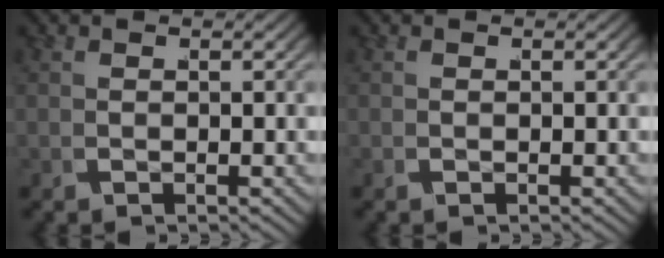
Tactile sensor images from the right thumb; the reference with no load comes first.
{"total": 0.0}